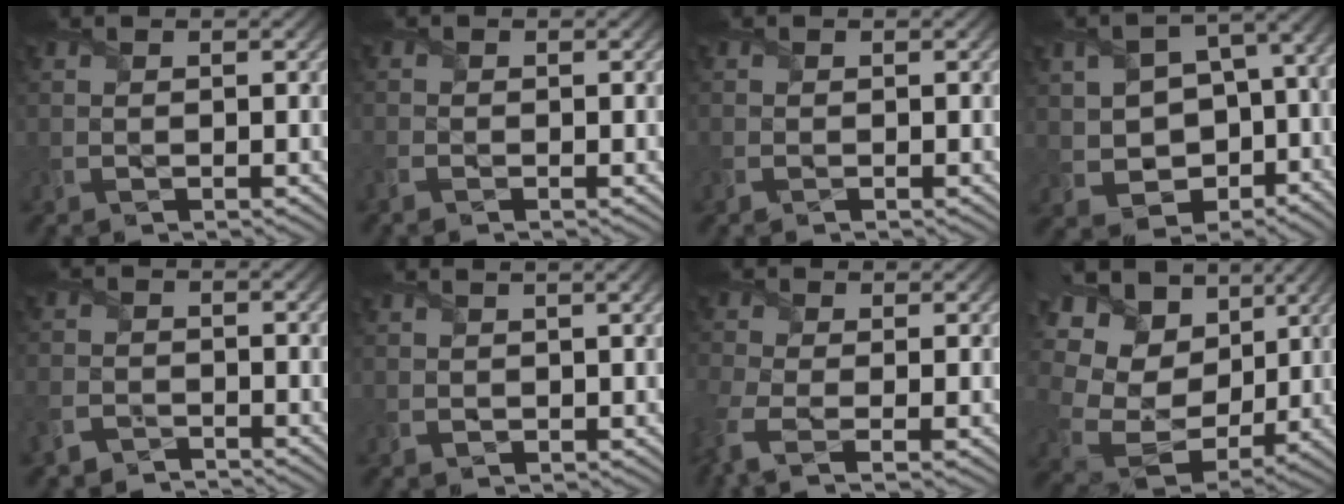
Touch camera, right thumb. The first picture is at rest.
{"total": 1.5, "force": [-0.9, 0.8, 0.9], "torque": [-0.029, -0.004, -0.023]}
{"total": 0.7, "force": [-0.4, 0.4, 0.5], "torque": [-0.013, -0.001, -0.008]}
{"total": 9.0, "force": [-1.9, 6.5, 5.9], "torque": [-0.119, -0.024, -0.037]}
{"total": 3.3, "force": [-2.8, 1.4, 0.8], "torque": [-0.027, -0.006, -0.070]}
{"total": 1.3, "force": [1.1, -0.2, 0.7], "torque": [-0.015, 0.002, 0.025]}
{"total": 5.1, "force": [-1.7, 2.4, 4.1], "torque": [-0.117, -0.010, -0.044]}
{"total": 15.6, "force": [5.2, 11.5, 9.3], "torque": [-0.234, 0.005, 0.109]}